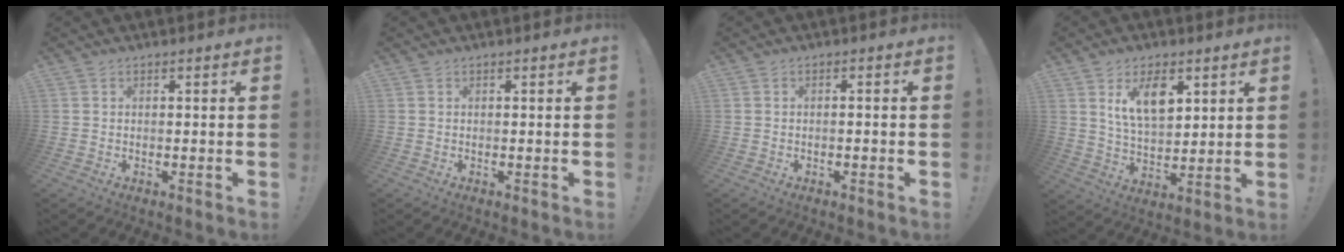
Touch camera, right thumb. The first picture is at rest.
{"total": 0.0}
{"total": 1.1, "force": [-0.9, 0.0, 0.6], "torque": [-0.012, 0.001, -0.015]}
{"total": 11.5, "force": [5.7, 6.5, 7.5], "torque": [-0.117, -0.018, 0.104]}